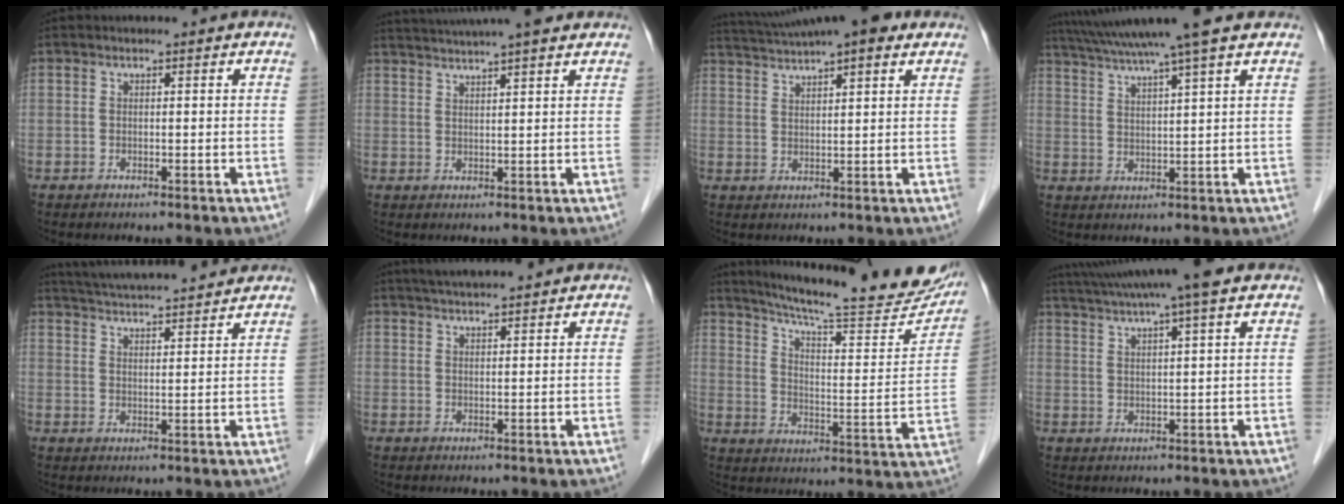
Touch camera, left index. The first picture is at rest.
{"total": 13.2, "force": [11.6, 0.6, 6.3], "torque": [-0.111, 0.034, 0.163]}
{"total": 12.3, "force": [10.1, 1.4, 6.8], "torque": [-0.118, 0.032, 0.148]}
{"total": 12.4, "force": [10.3, -1.2, 6.9], "torque": [-0.125, 0.023, 0.151]}
{"total": 17.9, "force": [16.4, 0.8, 7.1], "torque": [-0.129, 0.023, 0.242]}
{"total": 7.0, "force": [6.3, 0.4, 3.1], "torque": [-0.050, 0.032, 0.095]}
{"total": 27.1, "force": [23.5, 3.6, 13.0], "torque": [-0.196, -0.053, 0.303]}
{"total": 11.8, "force": [9.9, -1.1, 6.3], "torque": [-0.116, 0.024, 0.142]}